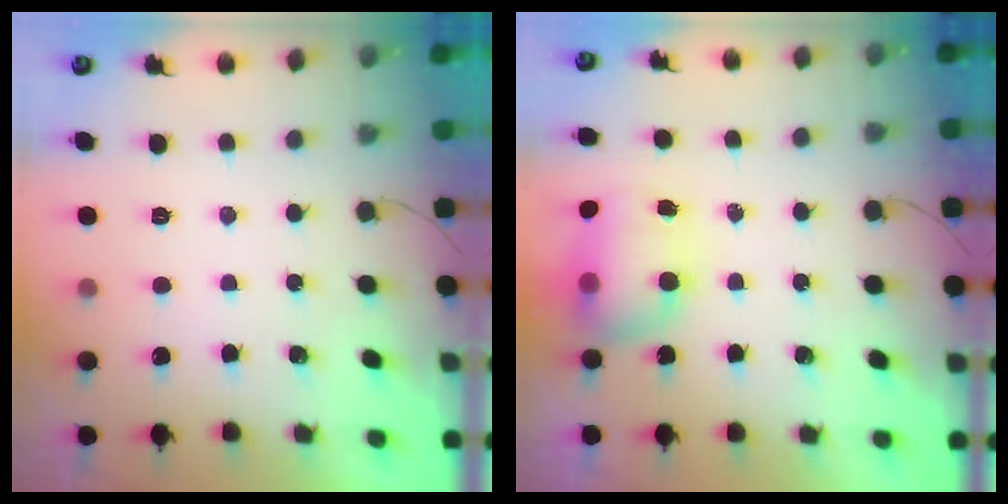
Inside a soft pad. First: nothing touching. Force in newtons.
{"total": 7.4, "press": 7.3, "slide": 1.0}